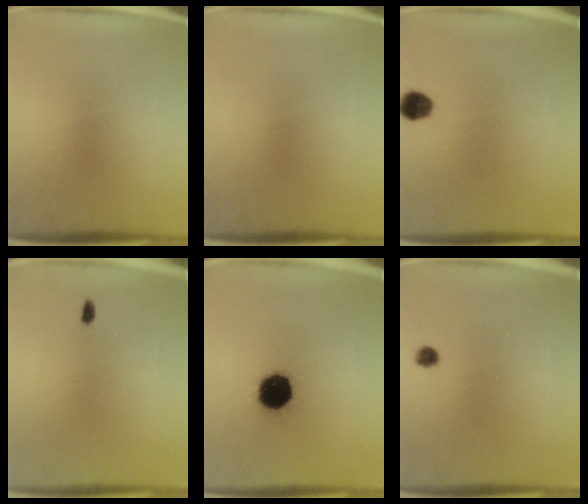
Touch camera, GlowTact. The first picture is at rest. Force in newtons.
{"total": 0.0}
{"total": 4.5}
{"total": 1.1}
{"total": 14.0}
{"total": 1.7}